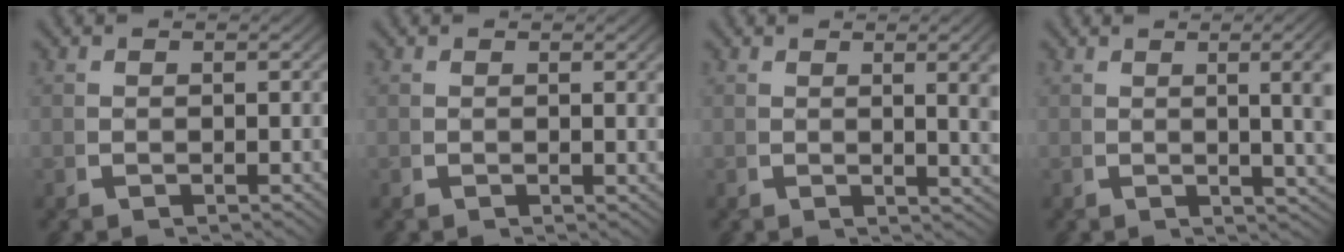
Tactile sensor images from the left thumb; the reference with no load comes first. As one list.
[{"total": 0.8, "force": [0.4, 0.1, 0.7], "torque": [-0.014, -0.002, 0.006]}, {"total": 3.8, "force": [0.8, 0.8, 3.6], "torque": [-0.044, -0.003, 0.014]}, {"total": 6.0, "force": [0.9, 1.9, 5.7], "torque": [-0.062, 0.006, 0.010]}]